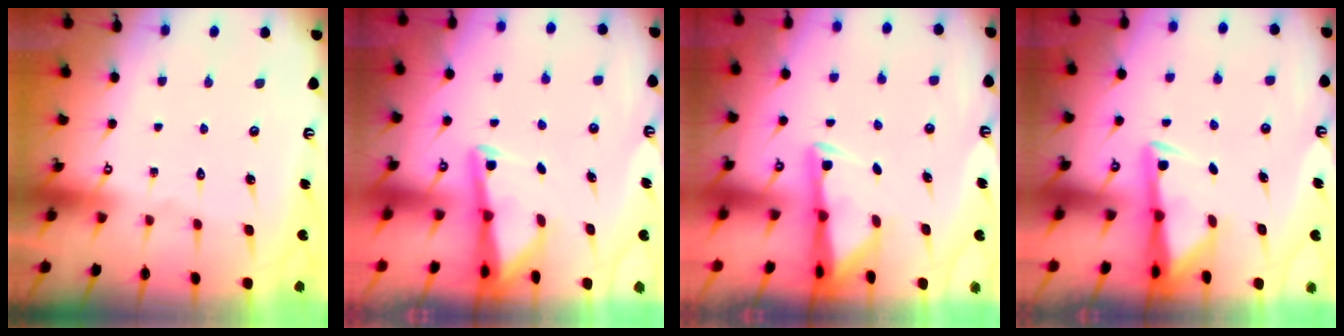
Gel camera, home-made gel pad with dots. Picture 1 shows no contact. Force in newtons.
{"total": 2.9, "press": 2.9, "slide": 0.3}
{"total": 3.0, "press": 2.9, "slide": 0.5}
{"total": 2.9, "press": 2.8, "slide": 0.5}